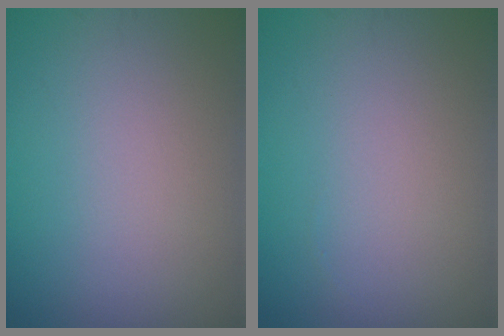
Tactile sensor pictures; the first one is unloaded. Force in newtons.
{"total": 0.0}